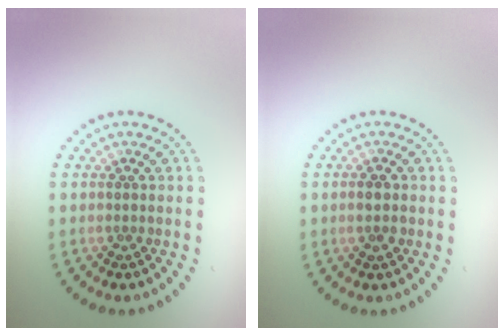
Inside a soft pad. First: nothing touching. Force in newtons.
{"total": 1.6, "press": 1.5, "slide": 0.5}